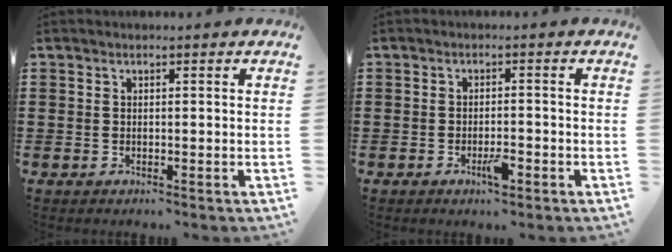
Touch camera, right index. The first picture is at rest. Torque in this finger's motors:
{"motor_torque": [0.64, -0.59, 0.07, 0.04]}